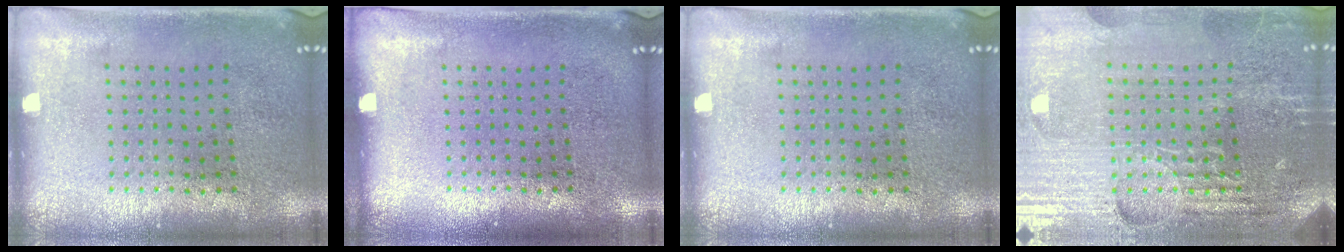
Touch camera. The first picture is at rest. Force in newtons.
{"total": 0.0}
{"total": 0.0}
{"total": 4.9, "press": 4.6, "slide": 1.7}